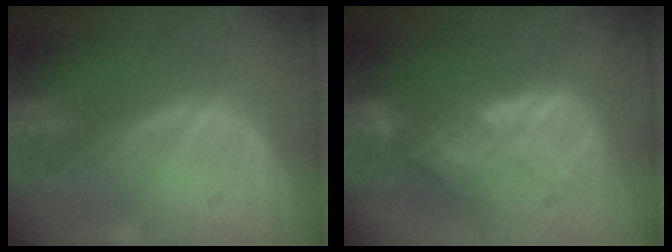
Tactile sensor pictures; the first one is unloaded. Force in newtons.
{"total": 8.8, "press": 7.7, "slide": 4.2}